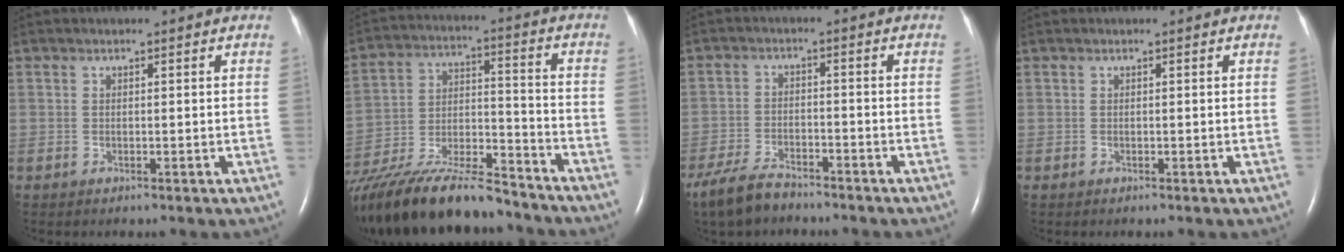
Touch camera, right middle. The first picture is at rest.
{"total": 24.9, "force": [-20.8, 4.9, 12.7], "torque": [-0.267, -0.035, -0.350]}
{"total": 7.1, "force": [-6.0, 2.1, 3.1], "torque": [-0.072, -0.016, -0.111]}
{"total": 0.0}